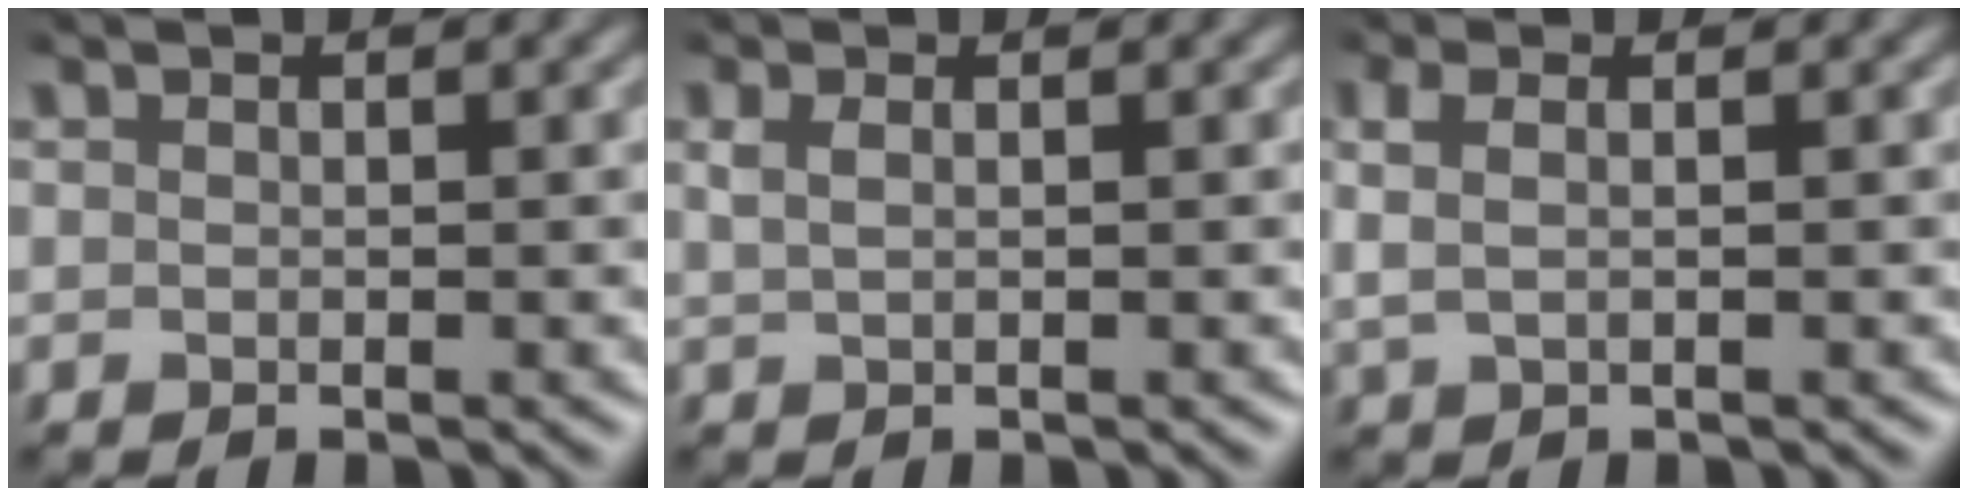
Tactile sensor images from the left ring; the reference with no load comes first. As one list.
[{"total": 1.5, "force": [0.7, 0.7, 1.1], "torque": [-0.015, -0.004, 0.008]}, {"total": 1.8, "force": [0.5, 0.6, 1.6], "torque": [-0.033, 0.004, 0.008]}]